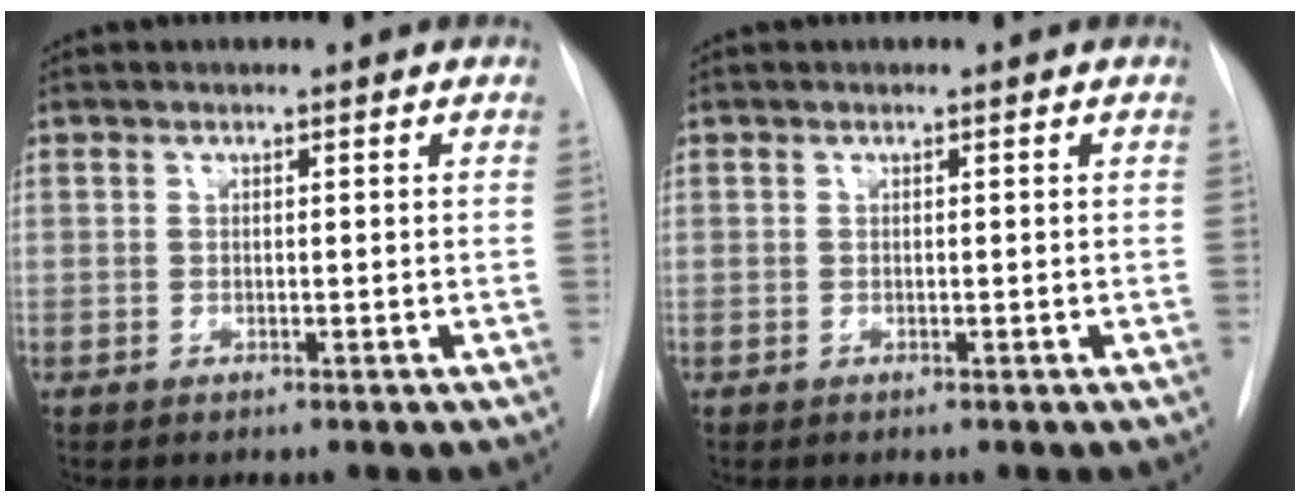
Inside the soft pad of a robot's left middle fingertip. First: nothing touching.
{"total": 0.0}